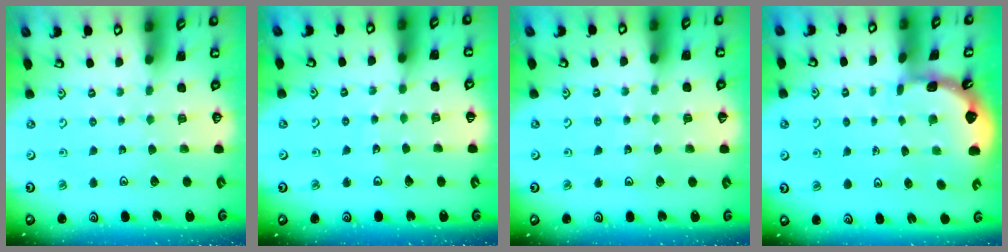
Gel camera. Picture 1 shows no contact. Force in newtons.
{"total": 3.0, "press": 3.0, "slide": 0.2}
{"total": 2.8, "press": 2.8, "slide": 0.3}
{"total": 1.6, "press": 1.5, "slide": 0.1}